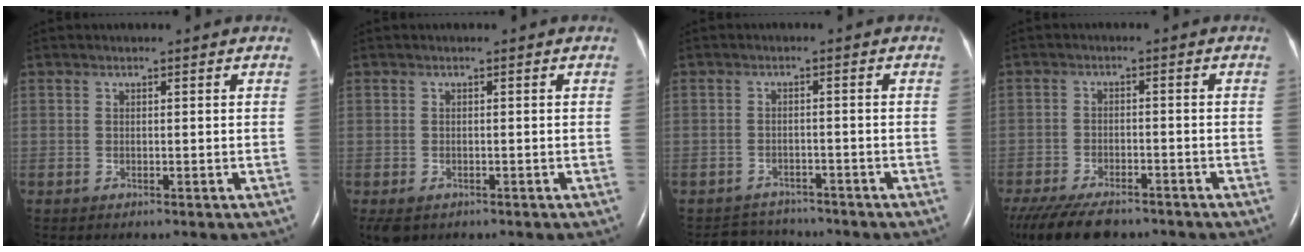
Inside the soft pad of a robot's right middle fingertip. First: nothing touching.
{"total": 2.2, "force": [-1.2, 1.5, 1.2], "torque": [-0.027, -0.006, -0.011]}
{"total": 4.2, "force": [-3.9, 1.2, -0.6], "torque": [0.001, 0.003, -0.061]}
{"total": 12.8, "force": [-9.9, 4.8, 6.5], "torque": [-0.141, -0.021, -0.154]}